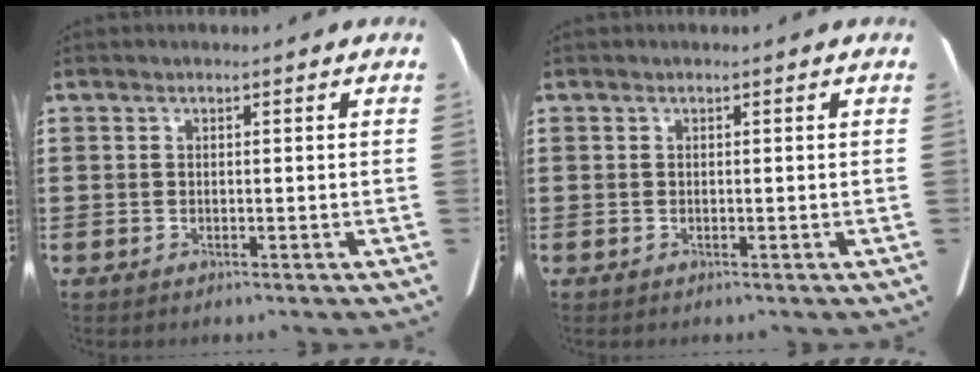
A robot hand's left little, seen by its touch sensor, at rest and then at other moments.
{"total": 0.0}